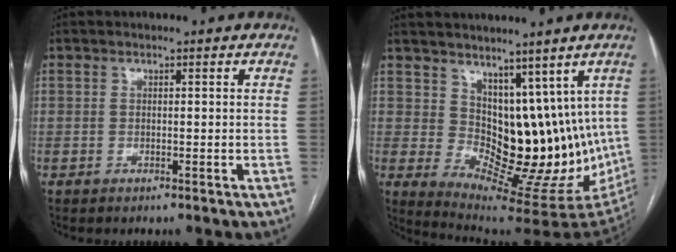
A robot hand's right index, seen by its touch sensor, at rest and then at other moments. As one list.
[{"total": 12.9, "force": [4.8, 7.3, 9.5], "torque": [-0.127, -0.001, 0.096]}]